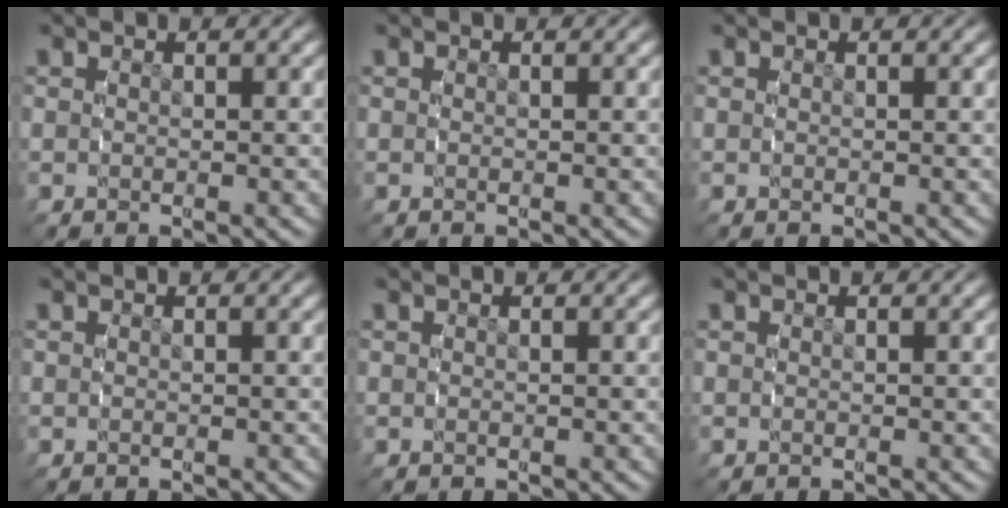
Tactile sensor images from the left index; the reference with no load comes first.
{"total": 0.0}
{"total": 0.0}
{"total": 0.0}
{"total": 0.0}
{"total": 0.0}